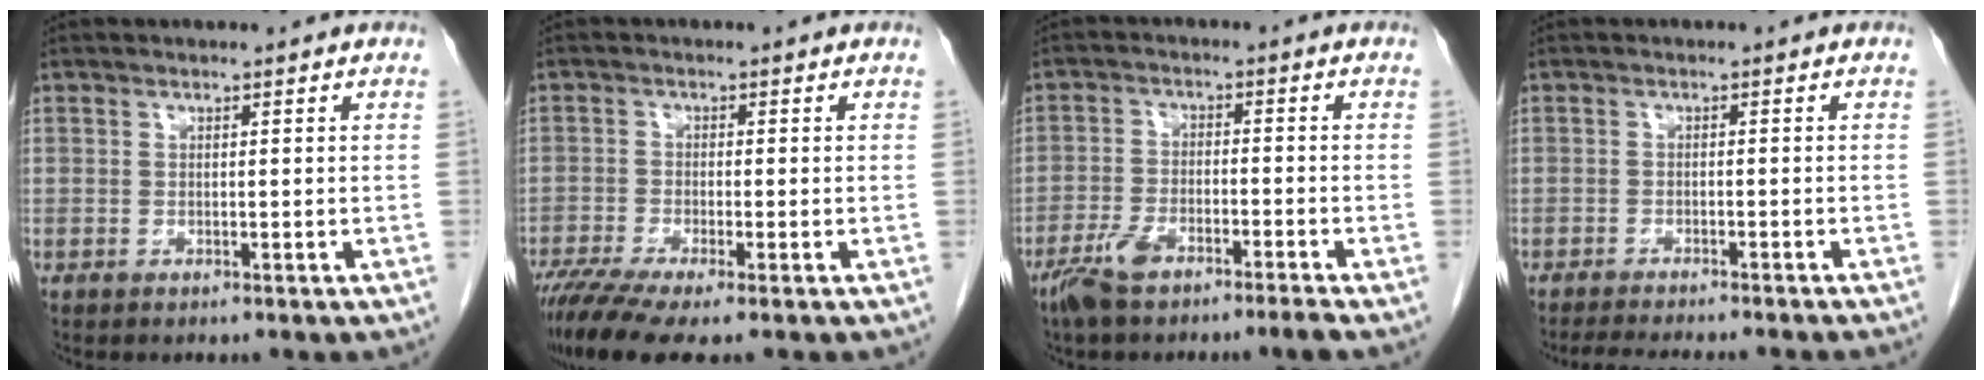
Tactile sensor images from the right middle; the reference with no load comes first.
{"total": 6.9, "force": [-4.9, 0.5, 4.8], "torque": [-0.084, -0.014, -0.088]}
{"total": 6.2, "force": [-4.6, 0.3, 4.1], "torque": [-0.084, -0.009, -0.091]}
{"total": 9.7, "force": [-8.7, 0.4, 4.3], "torque": [-0.047, -0.017, -0.116]}